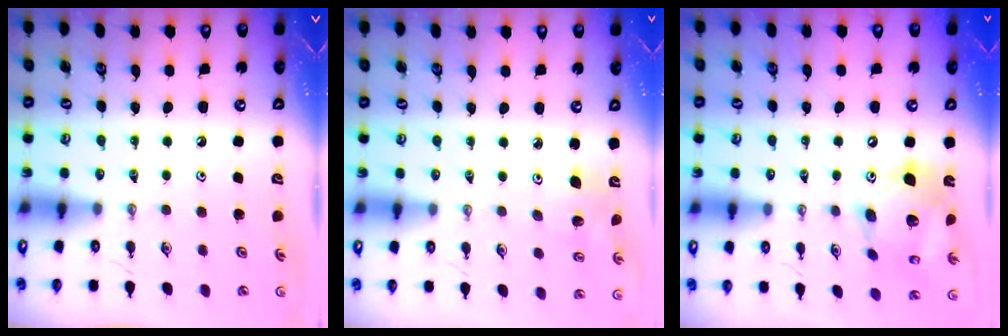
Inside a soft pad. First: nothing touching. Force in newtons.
{"total": 5.5, "press": 5.1, "slide": 1.9}
{"total": 17.9, "press": 17.6, "slide": 3.4}